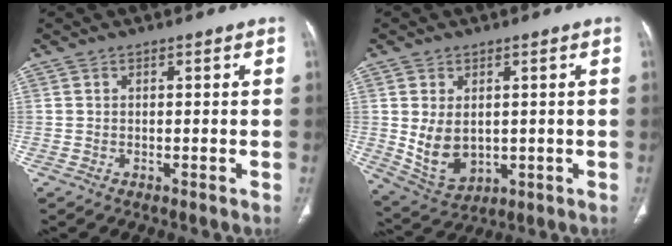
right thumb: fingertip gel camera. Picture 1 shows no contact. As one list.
[{"total": 8.5, "force": [0.3, 5.9, 6.1], "torque": [-0.100, -0.013, 0.030]}]